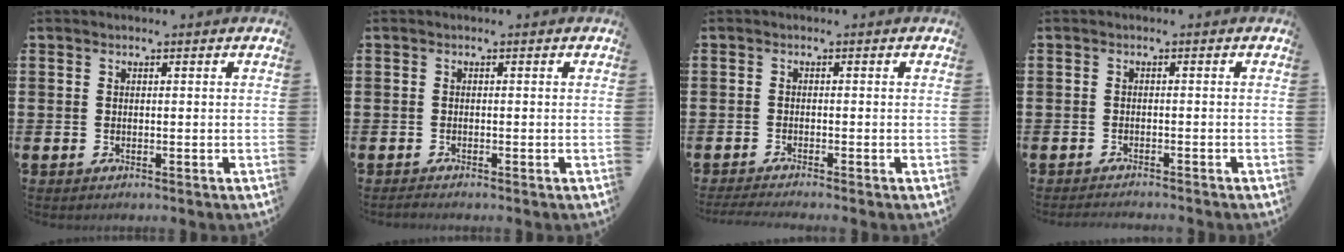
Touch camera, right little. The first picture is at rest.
{"total": 0.5, "force": [-0.5, 0.0, 0.3], "torque": [0.003, -0.006, -0.011]}
{"total": 1.2, "force": [-1.0, -0.1, 0.6], "torque": [-0.008, 0.000, -0.020]}
{"total": 0.9, "force": [-0.9, -0.1, 0.0], "torque": [-0.001, -0.001, -0.019]}